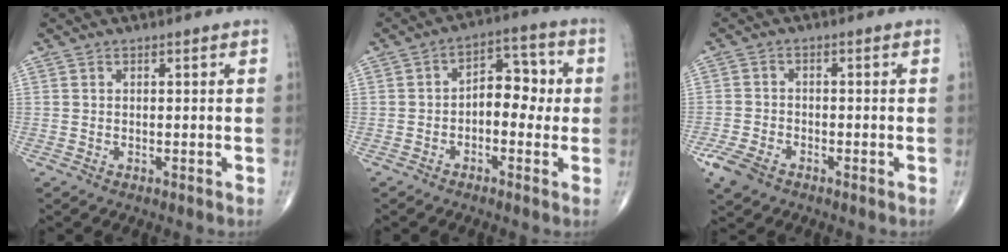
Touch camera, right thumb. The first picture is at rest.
{"total": 7.9, "force": [-0.5, 4.9, 6.1], "torque": [-0.047, 0.031, -0.020]}
{"total": 5.3, "force": [-3.2, 3.1, 2.9], "torque": [-0.067, 0.007, -0.058]}